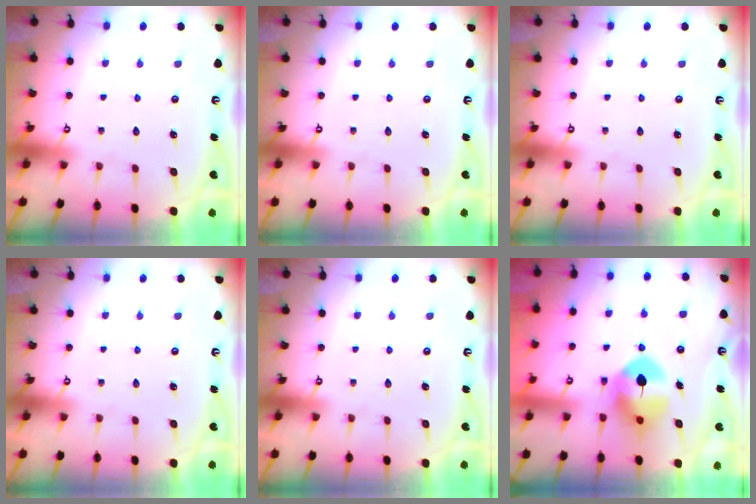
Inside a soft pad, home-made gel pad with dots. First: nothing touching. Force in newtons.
{"total": 0.0}
{"total": 0.0}
{"total": 0.0}
{"total": 0.0}
{"total": 10.5, "press": 10.4, "slide": 1.5}